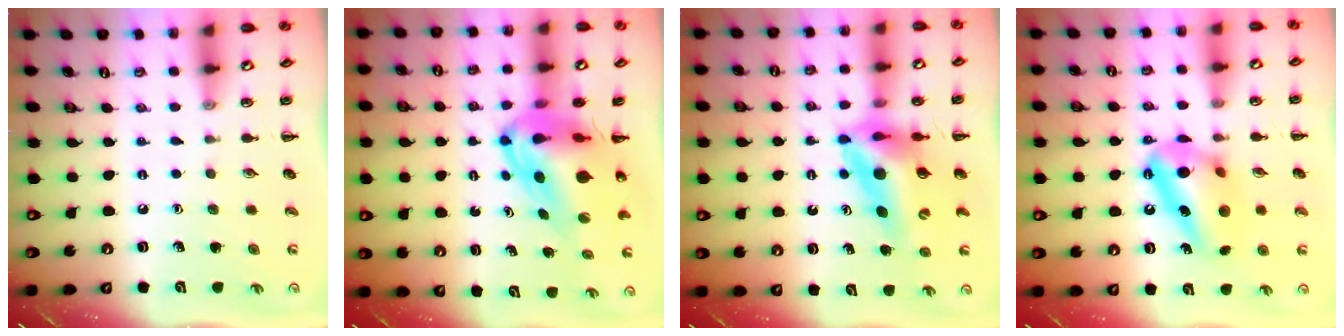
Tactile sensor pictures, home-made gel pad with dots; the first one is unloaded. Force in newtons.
{"total": 10.6, "press": 10.0, "slide": 3.4}
{"total": 13.1, "press": 12.5, "slide": 3.9}
{"total": 14.1, "press": 14.1, "slide": 0.3}